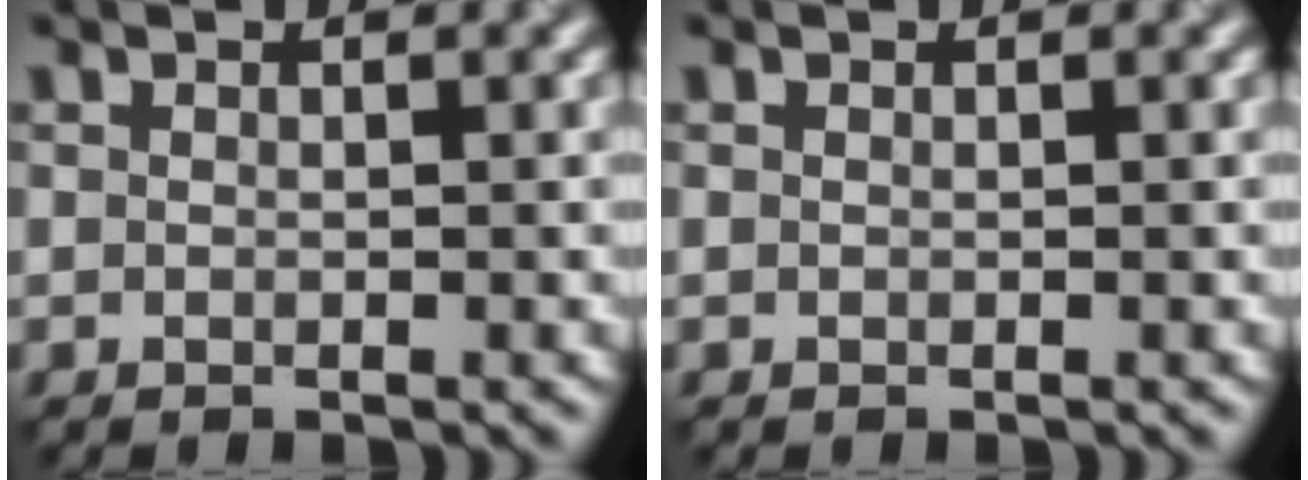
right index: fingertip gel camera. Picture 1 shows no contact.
{"total": 0.0}